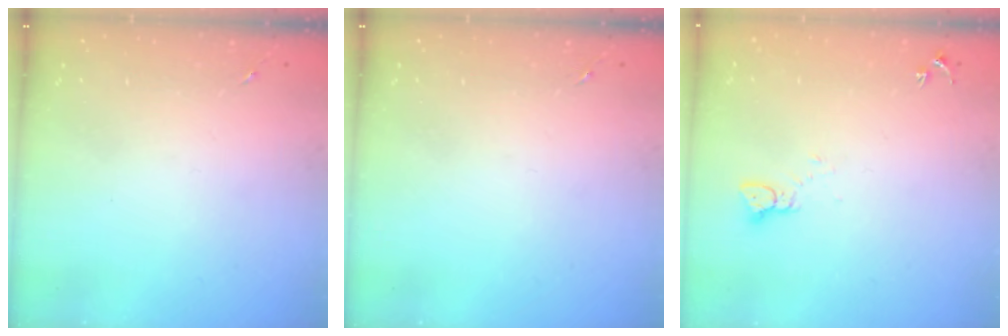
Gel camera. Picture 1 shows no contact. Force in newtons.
{"total": 0.0}
{"total": 2.4, "press": 2.4, "slide": 0.2}